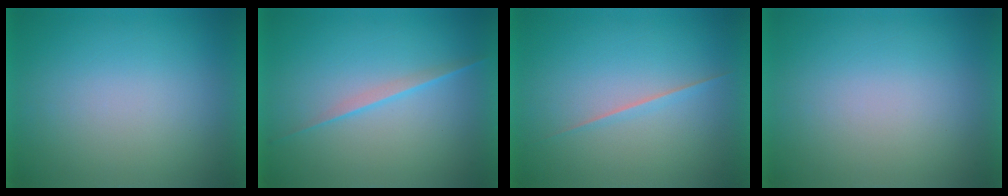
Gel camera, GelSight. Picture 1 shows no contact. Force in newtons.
{"total": 2.2}
{"total": 1.6}
{"total": 0.0}